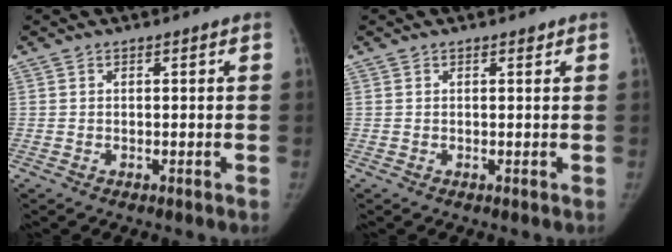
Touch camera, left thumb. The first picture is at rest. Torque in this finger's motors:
{"motor_torque": [0.07, -0.08, 0.44, -0.35, 0.05]}